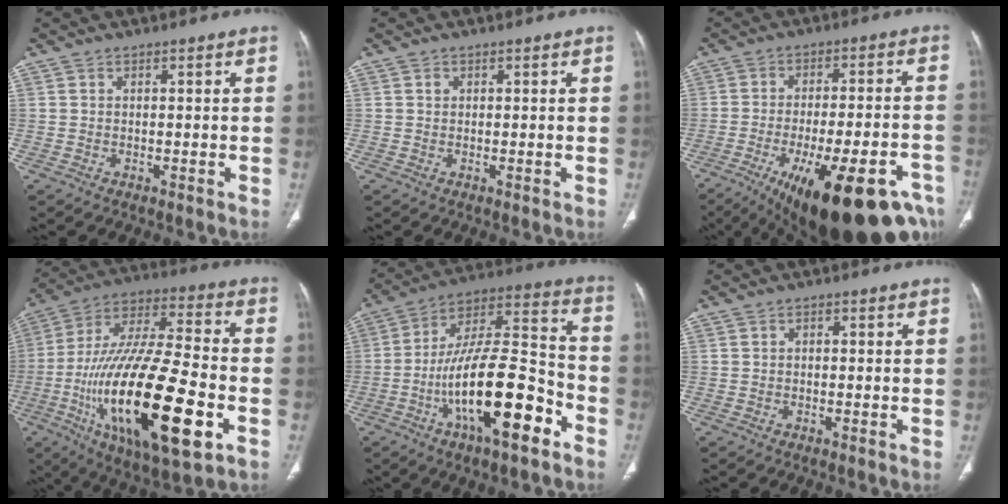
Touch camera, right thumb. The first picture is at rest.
{"total": 0.6, "force": [0.2, 0.5, 0.2], "torque": [0.000, 0.001, 0.004]}
{"total": 25.6, "force": [-14.1, 8.3, 19.7], "torque": [-0.240, 0.034, -0.196]}
{"total": 30.9, "force": [-9.0, 10.1, 27.8], "torque": [-0.548, 0.004, -0.146]}
{"total": 22.1, "force": [-9.1, 7.1, 18.8], "torque": [-0.328, 0.055, -0.150]}
{"total": 0.7, "force": [0.0, 0.5, 0.5], "torque": [-0.005, 0.002, -0.003]}